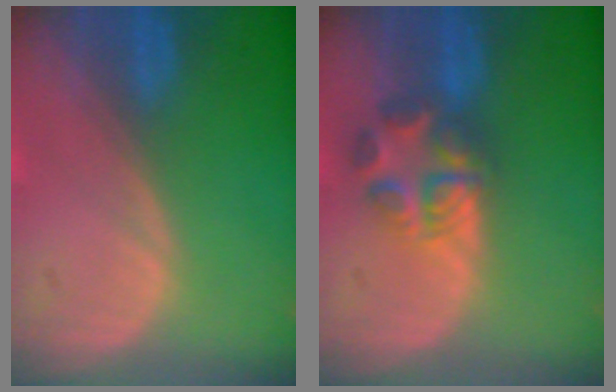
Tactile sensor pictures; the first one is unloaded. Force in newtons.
{"total": 5.6, "press": 5.5, "slide": 1.0}